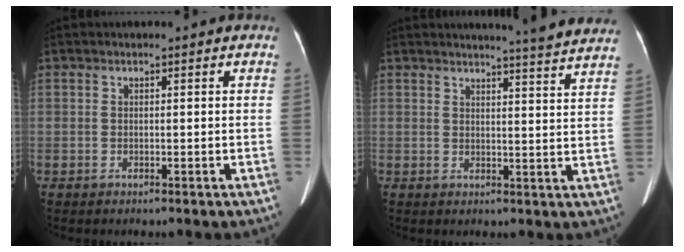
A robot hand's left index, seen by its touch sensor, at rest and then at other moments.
{"total": 10.4, "force": [10.0, -1.2, 2.8], "torque": [-0.041, -0.040, 0.101]}